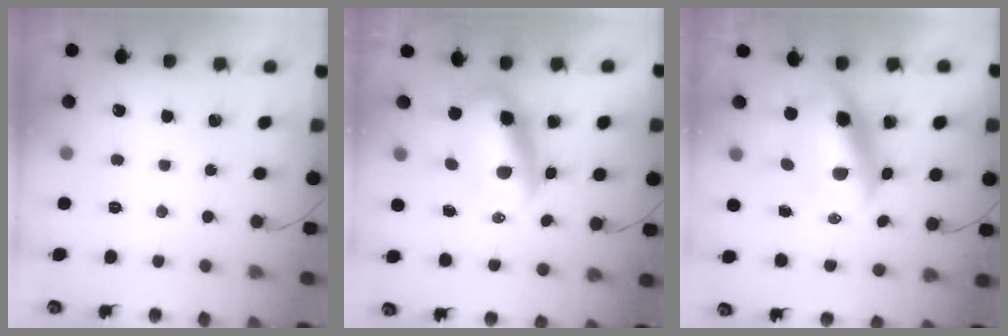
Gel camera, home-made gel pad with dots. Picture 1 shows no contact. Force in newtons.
{"total": 7.7, "press": 7.3, "slide": 2.2}
{"total": 11.0, "press": 10.7, "slide": 2.8}